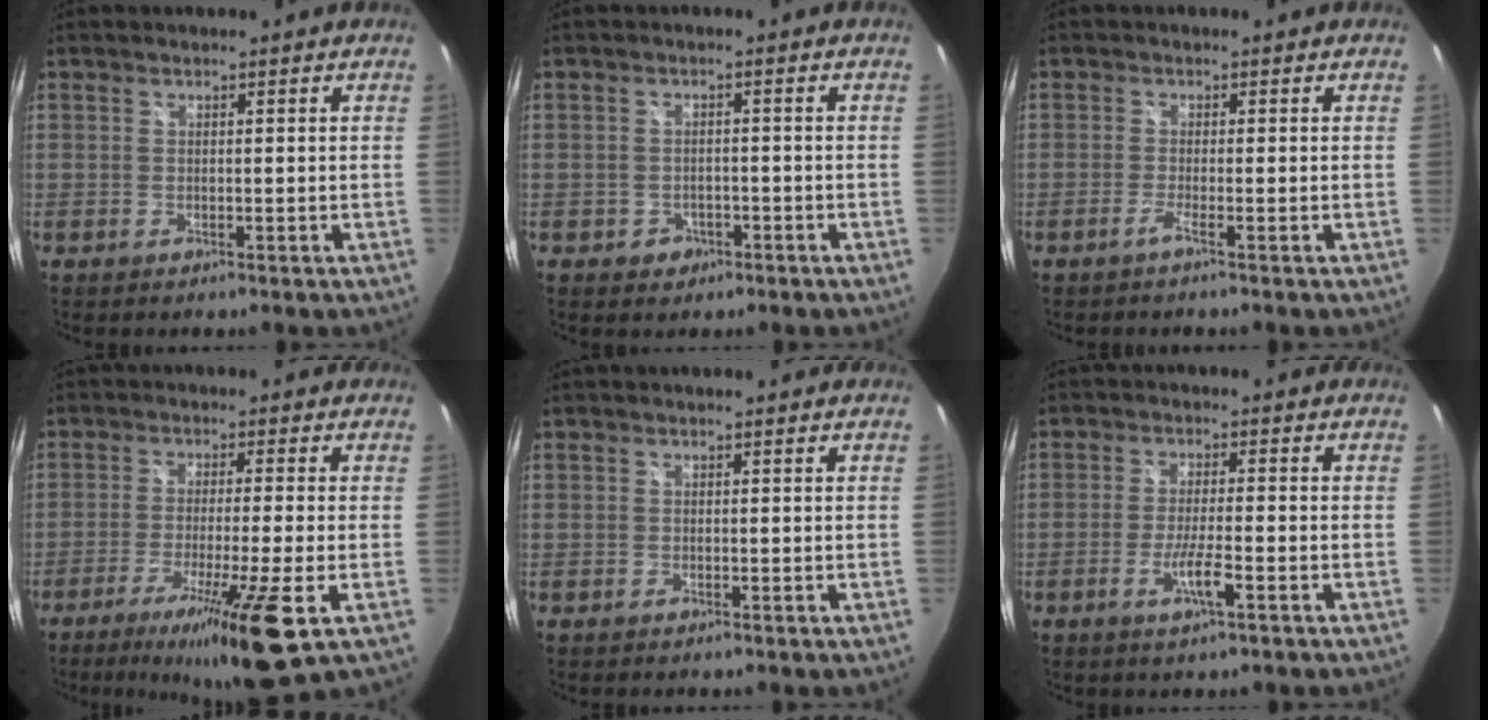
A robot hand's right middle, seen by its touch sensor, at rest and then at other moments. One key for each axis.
{"total": 2.8, "fx": -0.9, "fy": 2.5, "fz": 0.7, "tx": -0.019, "ty": 0.002, "tz": -0.009}
{"total": 1.3, "fx": -0.9, "fy": -0.5, "fz": 0.9, "tx": -0.015, "ty": -0.004, "tz": -0.022}
{"total": 13.6, "fx": -6.6, "fy": 0.1, "fz": 11.9, "tx": -0.227, "ty": -0.042, "tz": -0.112}
{"total": 0.0}
{"total": 4.9, "fx": -2.2, "fy": 0.0, "fz": 4.4, "tx": -0.088, "ty": -0.009, "tz": -0.042}